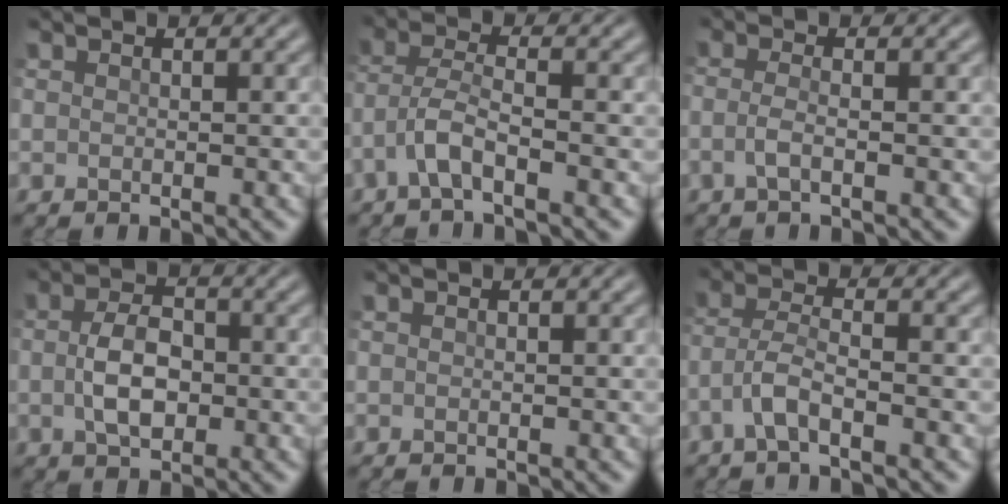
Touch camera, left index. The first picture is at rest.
{"total": 3.3, "force": [-2.0, 0.6, 2.5], "torque": [-0.055, 0.006, -0.053]}
{"total": 1.8, "force": [-0.9, 0.5, 1.5], "torque": [-0.032, -0.005, -0.027]}
{"total": 4.2, "force": [-0.6, 2.6, 3.2], "torque": [-0.069, -0.002, -0.014]}
{"total": 0.0}
{"total": 3.0, "force": [-1.8, 0.6, 2.3], "torque": [-0.050, 0.004, -0.048]}